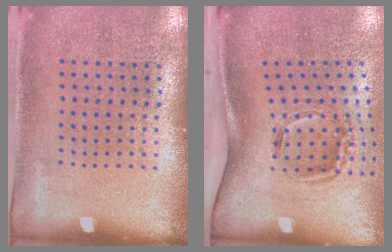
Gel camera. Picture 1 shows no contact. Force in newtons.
{"total": 2.0, "press": 1.2, "slide": 1.6}